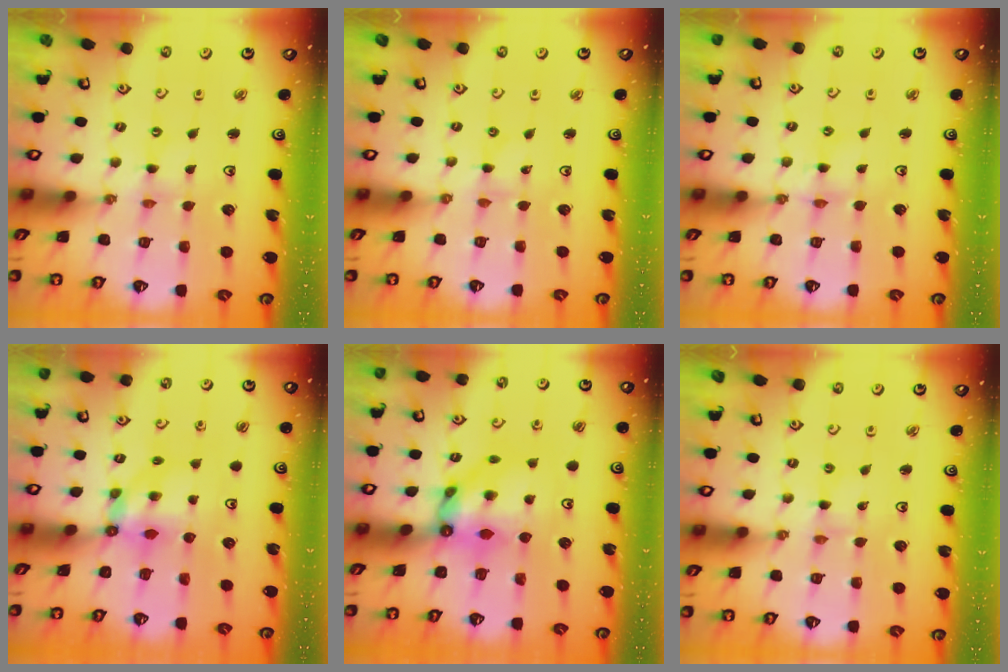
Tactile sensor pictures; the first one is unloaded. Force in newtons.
{"total": 0.0}
{"total": 3.0, "press": 2.9, "slide": 0.3}
{"total": 5.5, "press": 5.5, "slide": 0.2}
{"total": 9.7, "press": 9.6, "slide": 1.0}
{"total": 0.0}